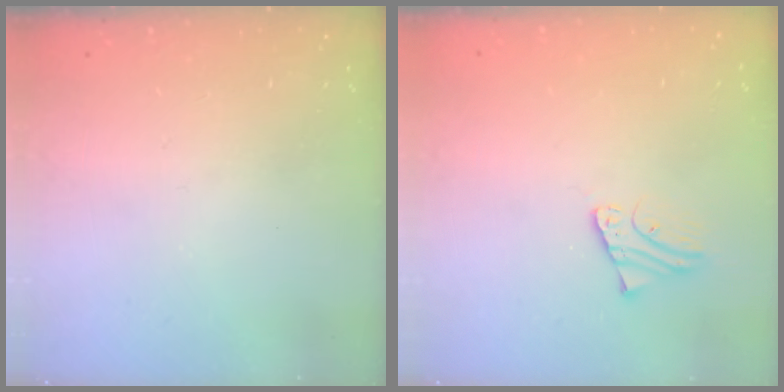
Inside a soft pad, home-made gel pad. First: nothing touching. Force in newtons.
{"total": 1.9, "press": 1.9, "slide": 0.2}